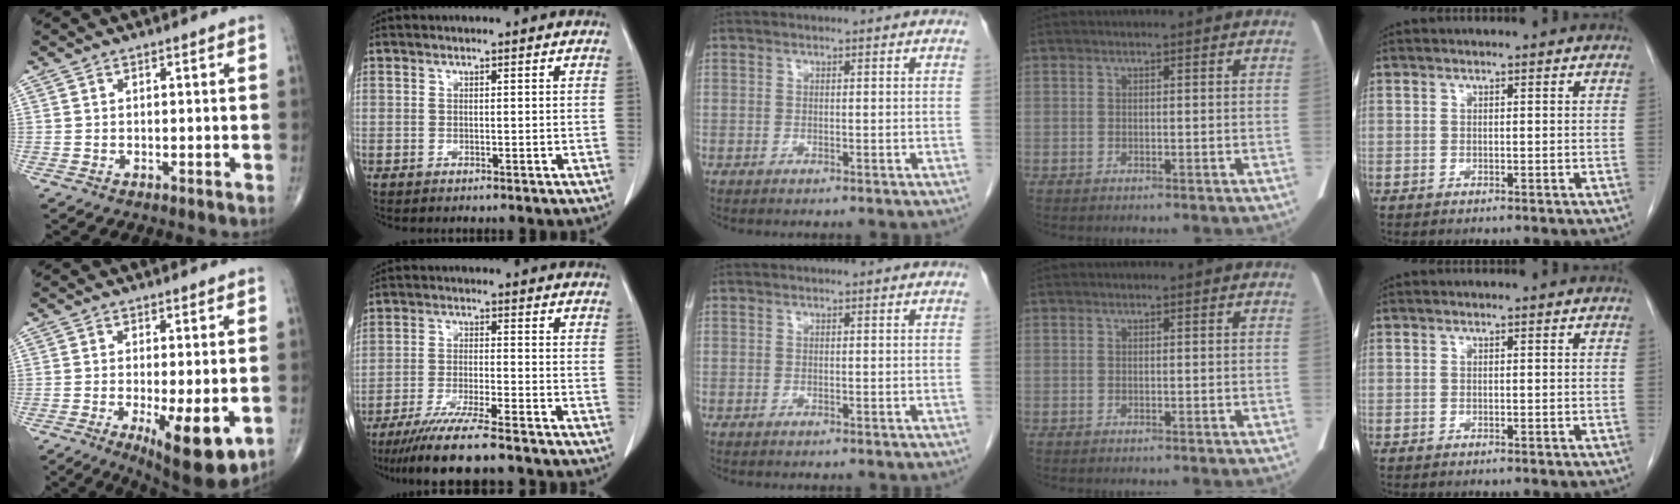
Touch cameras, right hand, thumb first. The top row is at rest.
{"thumb": {"total": 11.9, "force": [-3.7, 3.6, 10.8], "torque": [-0.156, -0.023, -0.046]}, "index": {"total": 11.1, "force": [-9.2, 0.2, 6.2], "torque": [-0.097, -0.030, -0.150]}}